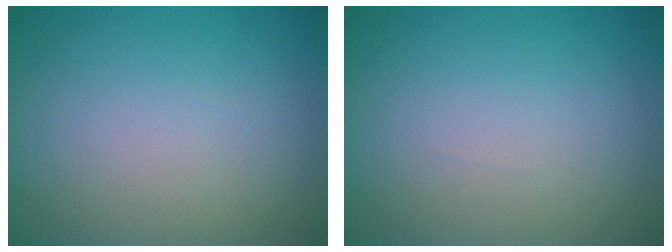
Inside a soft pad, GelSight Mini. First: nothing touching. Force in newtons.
{"total": 0.0}